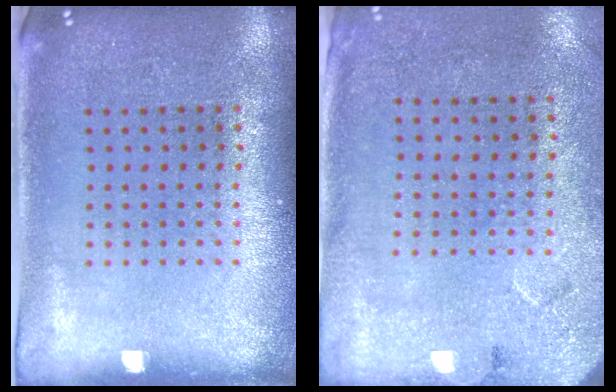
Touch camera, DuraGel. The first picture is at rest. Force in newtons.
{"total": 2.7, "press": 2.2, "slide": 1.6}